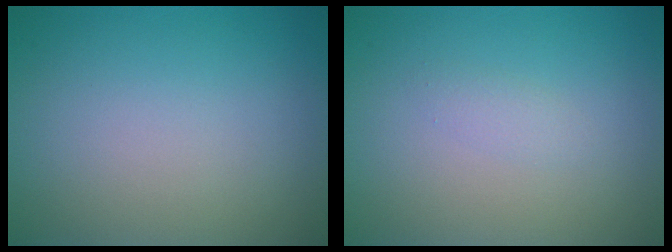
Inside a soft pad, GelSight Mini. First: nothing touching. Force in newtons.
{"total": 0.8, "press": 0.8, "slide": 0.0}